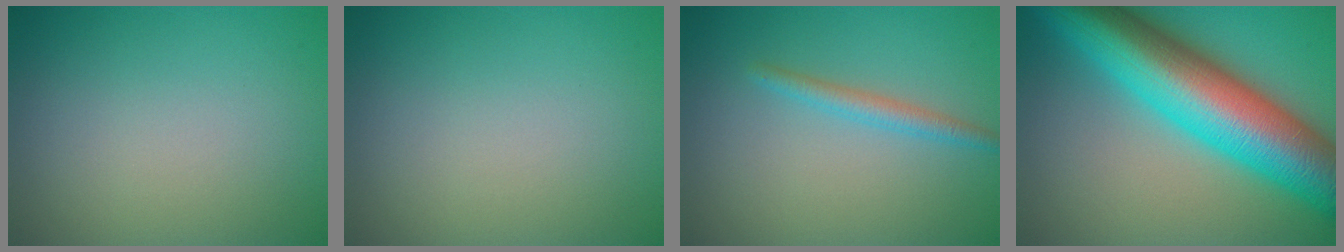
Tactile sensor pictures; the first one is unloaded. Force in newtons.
{"total": 0.0}
{"total": 1.8, "press": 1.8, "slide": 0.1}
{"total": 14.3, "press": 14.3, "slide": 0.3}